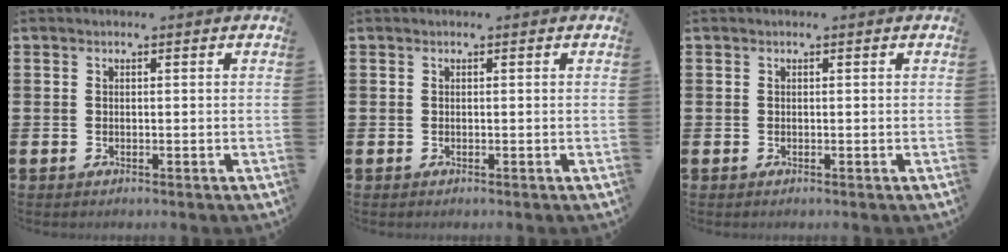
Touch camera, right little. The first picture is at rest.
{"total": 0.0}
{"total": 0.0}